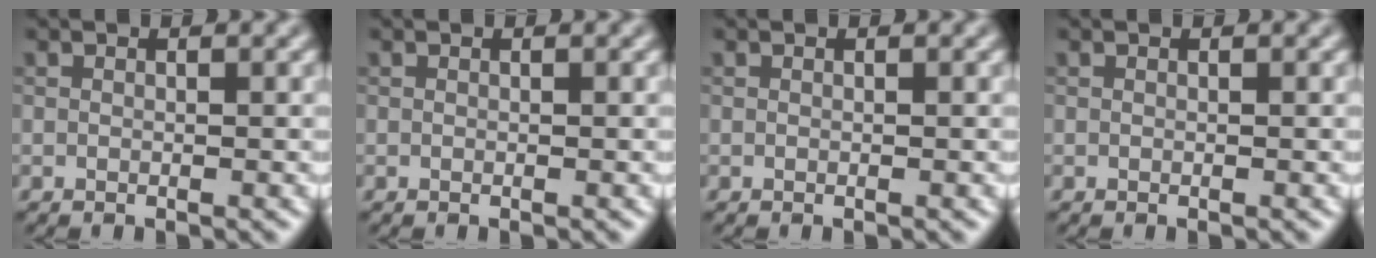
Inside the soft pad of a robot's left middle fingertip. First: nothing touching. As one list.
[{"total": 0.0}, {"total": 0.0}, {"total": 0.0}]